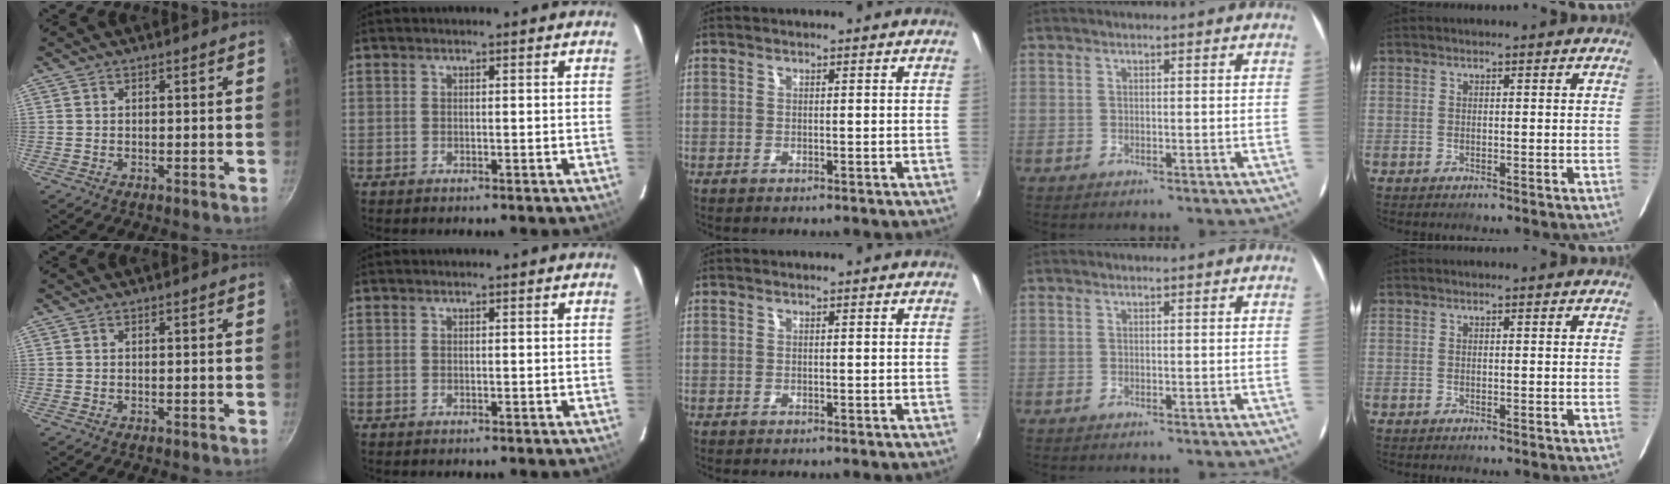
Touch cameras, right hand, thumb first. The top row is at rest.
{}